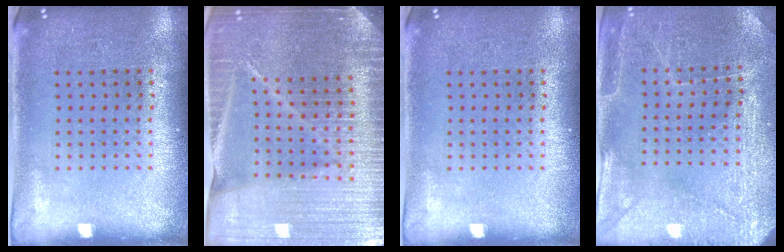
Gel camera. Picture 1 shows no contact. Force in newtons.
{"total": 5.3, "press": 4.7, "slide": 2.4}
{"total": 0.0}
{"total": 2.9, "press": 2.9, "slide": 0.3}